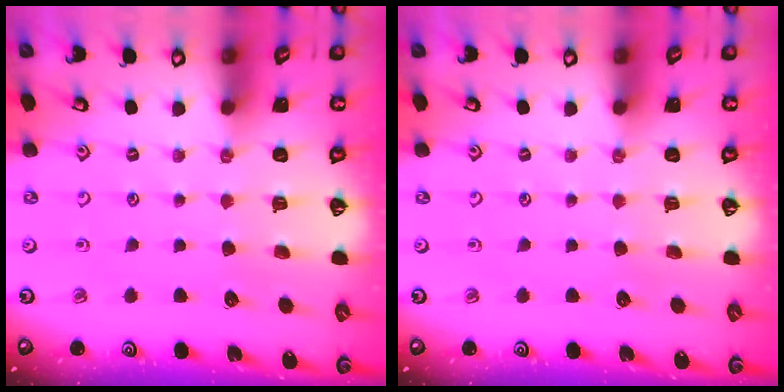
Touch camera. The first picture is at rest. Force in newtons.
{"total": 0.0}